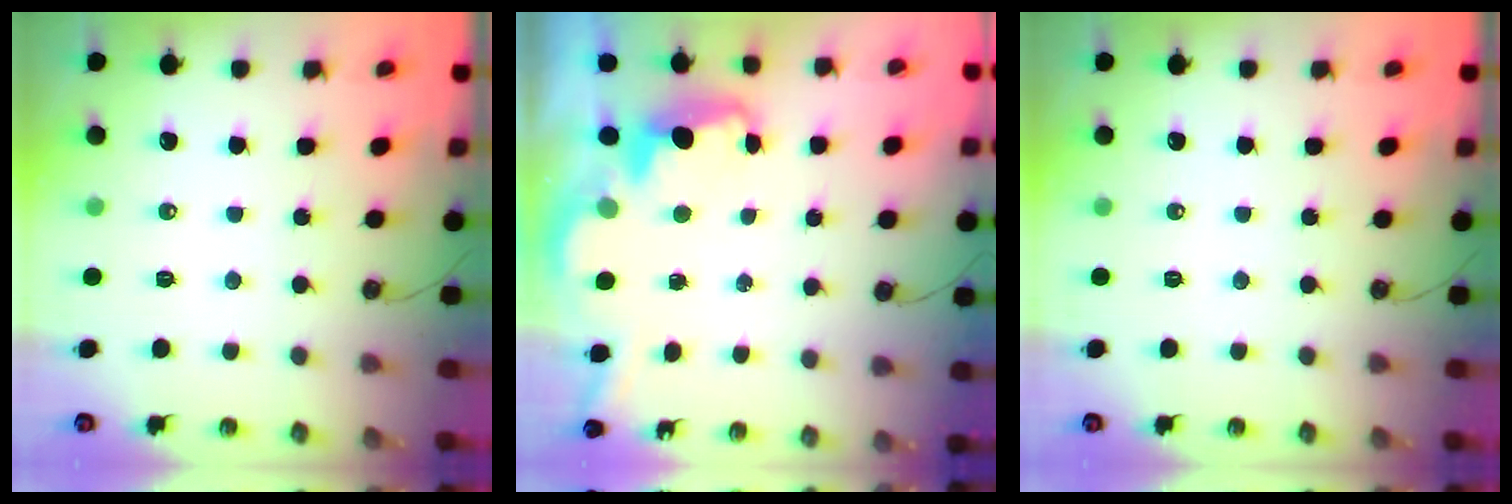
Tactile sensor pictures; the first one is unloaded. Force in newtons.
{"total": 3.9, "press": 3.8, "slide": 0.7}
{"total": 0.0}